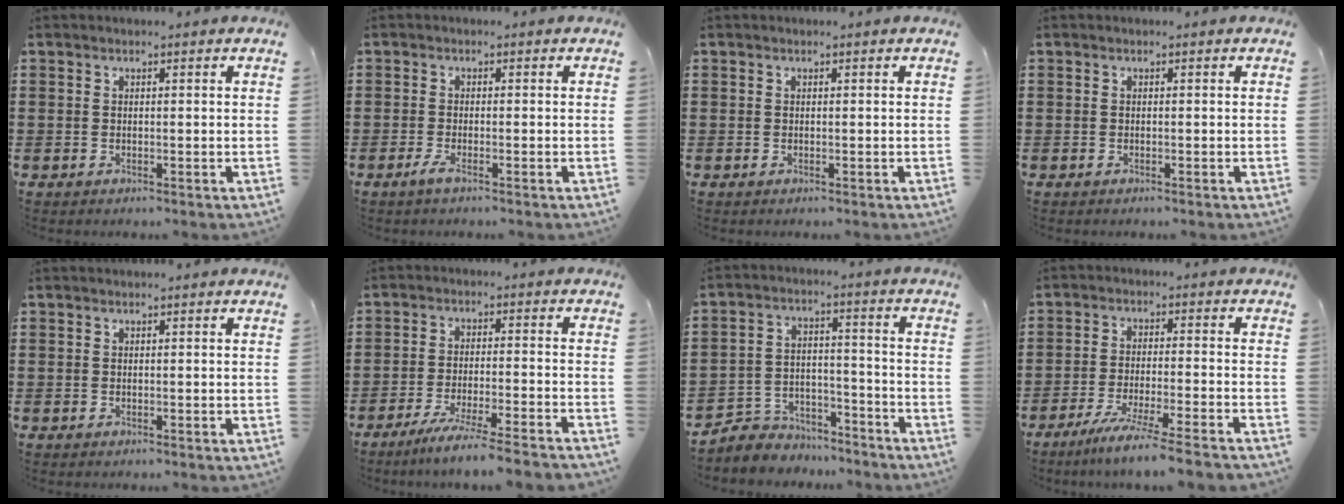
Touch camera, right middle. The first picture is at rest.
{"total": 1.6, "force": [-0.8, 0.2, 1.3], "torque": [-0.031, -0.004, -0.017]}
{"total": 0.0}
{"total": 0.0}
{"total": 0.0}
{"total": 5.7, "force": [-5.1, -0.6, 2.6], "torque": [-0.051, -0.019, -0.097]}
{"total": 5.2, "force": [-4.8, 1.9, 0.2], "torque": [-0.020, 0.009, -0.105]}
{"total": 6.2, "force": [-5.3, -0.7, 3.0], "torque": [-0.056, -0.018, -0.101]}